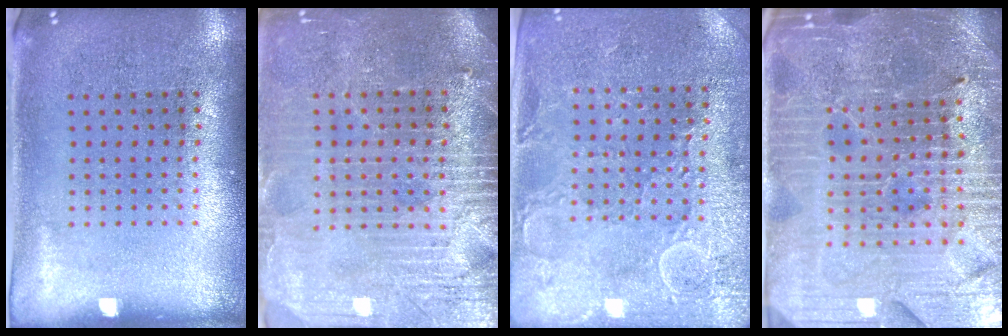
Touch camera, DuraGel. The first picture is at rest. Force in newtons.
{"total": 3.7, "press": 3.5, "slide": 1.4}
{"total": 2.9, "press": 2.8, "slide": 0.4}
{"total": 5.0, "press": 4.7, "slide": 1.7}